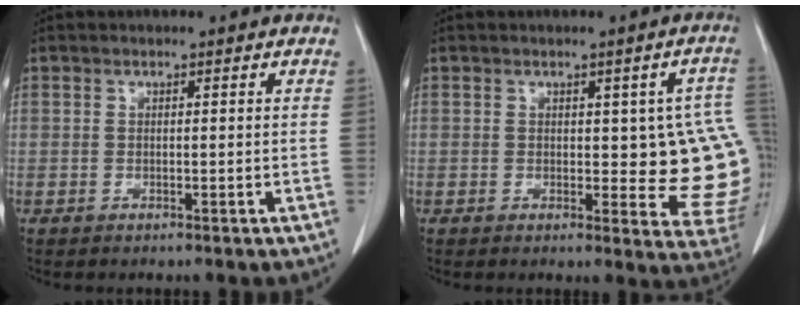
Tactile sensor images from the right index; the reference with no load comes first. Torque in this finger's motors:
{"motor_torque": [0.77, 0.11, 0.34, 0.03]}